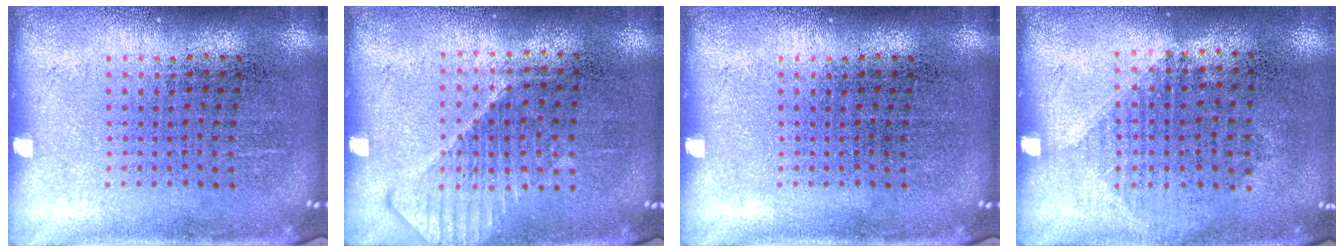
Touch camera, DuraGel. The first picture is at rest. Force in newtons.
{"total": 1.2, "press": 1.2, "slide": 0.3}
{"total": 0.0}
{"total": 1.0, "press": 0.9, "slide": 0.5}